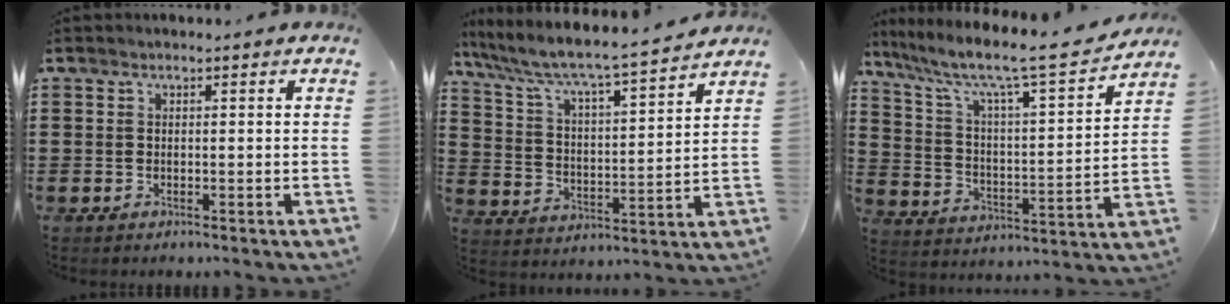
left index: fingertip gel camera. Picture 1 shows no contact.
{"total": 5.6, "force": [4.9, 0.4, 2.7], "torque": [-0.077, -0.040, 0.073]}
{"total": 8.2, "force": [6.8, 0.7, 4.6], "torque": [-0.120, -0.053, 0.105]}